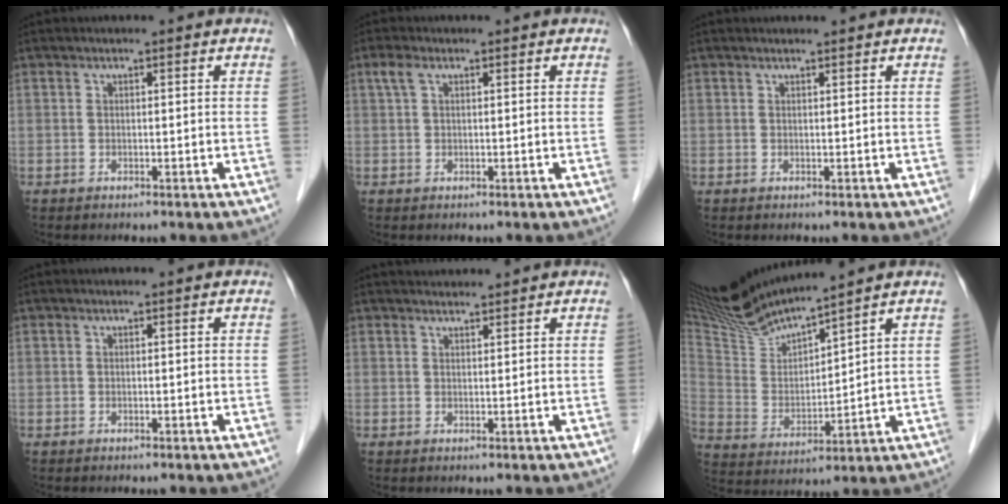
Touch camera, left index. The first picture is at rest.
{"total": 1.9, "force": [0.9, 0.9, 1.5], "torque": [-0.039, 0.020, 0.020]}
{"total": 1.0, "force": [1.0, 0.0, 0.2], "torque": [-0.006, 0.007, 0.017]}
{"total": 0.0}
{"total": 3.3, "force": [3.2, 0.2, 1.1], "torque": [-0.012, 0.026, 0.048]}
{"total": 13.3, "force": [12.4, -0.3, 4.9], "torque": [-0.110, 0.000, 0.250]}